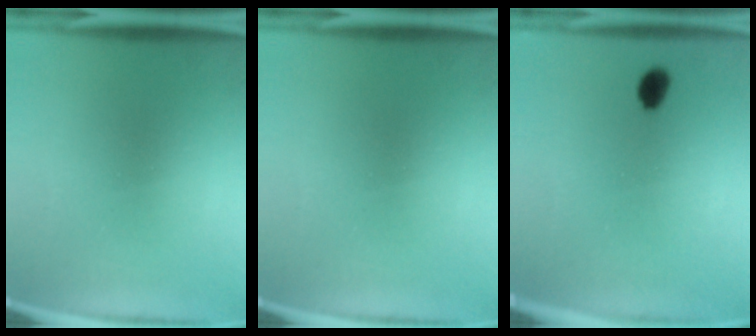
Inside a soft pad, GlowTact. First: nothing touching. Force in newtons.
{"total": 0.0}
{"total": 3.1}